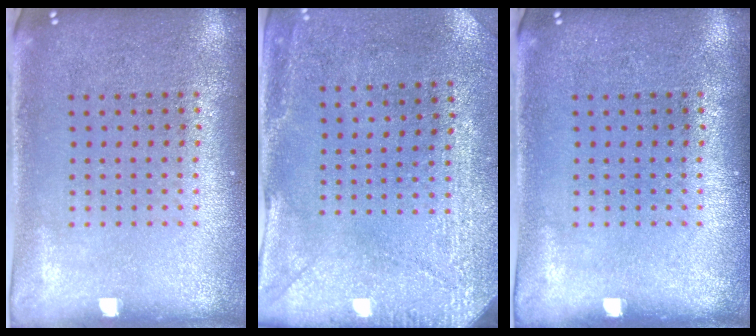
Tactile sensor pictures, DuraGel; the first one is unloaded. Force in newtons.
{"total": 2.9, "press": 2.5, "slide": 1.5}
{"total": 0.0}